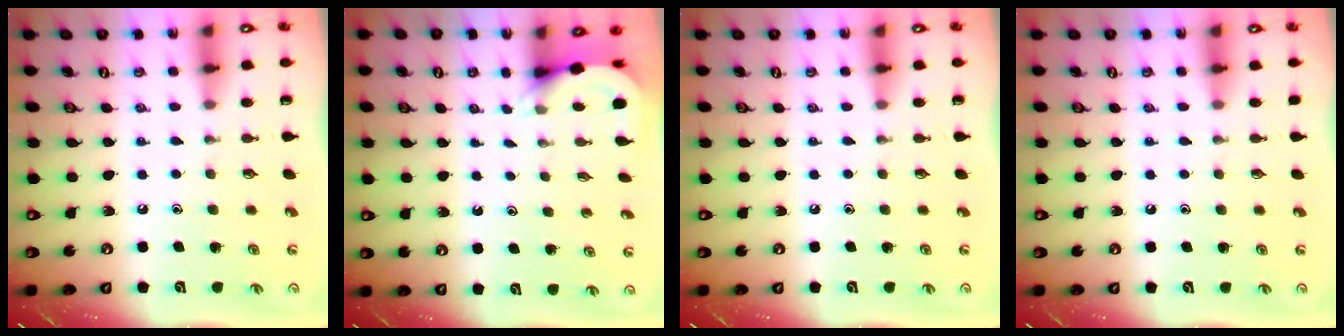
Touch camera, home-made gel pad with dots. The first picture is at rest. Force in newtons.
{"total": 4.5, "press": 4.5, "slide": 0.3}
{"total": 0.0}
{"total": 2.7, "press": 2.6, "slide": 0.4}